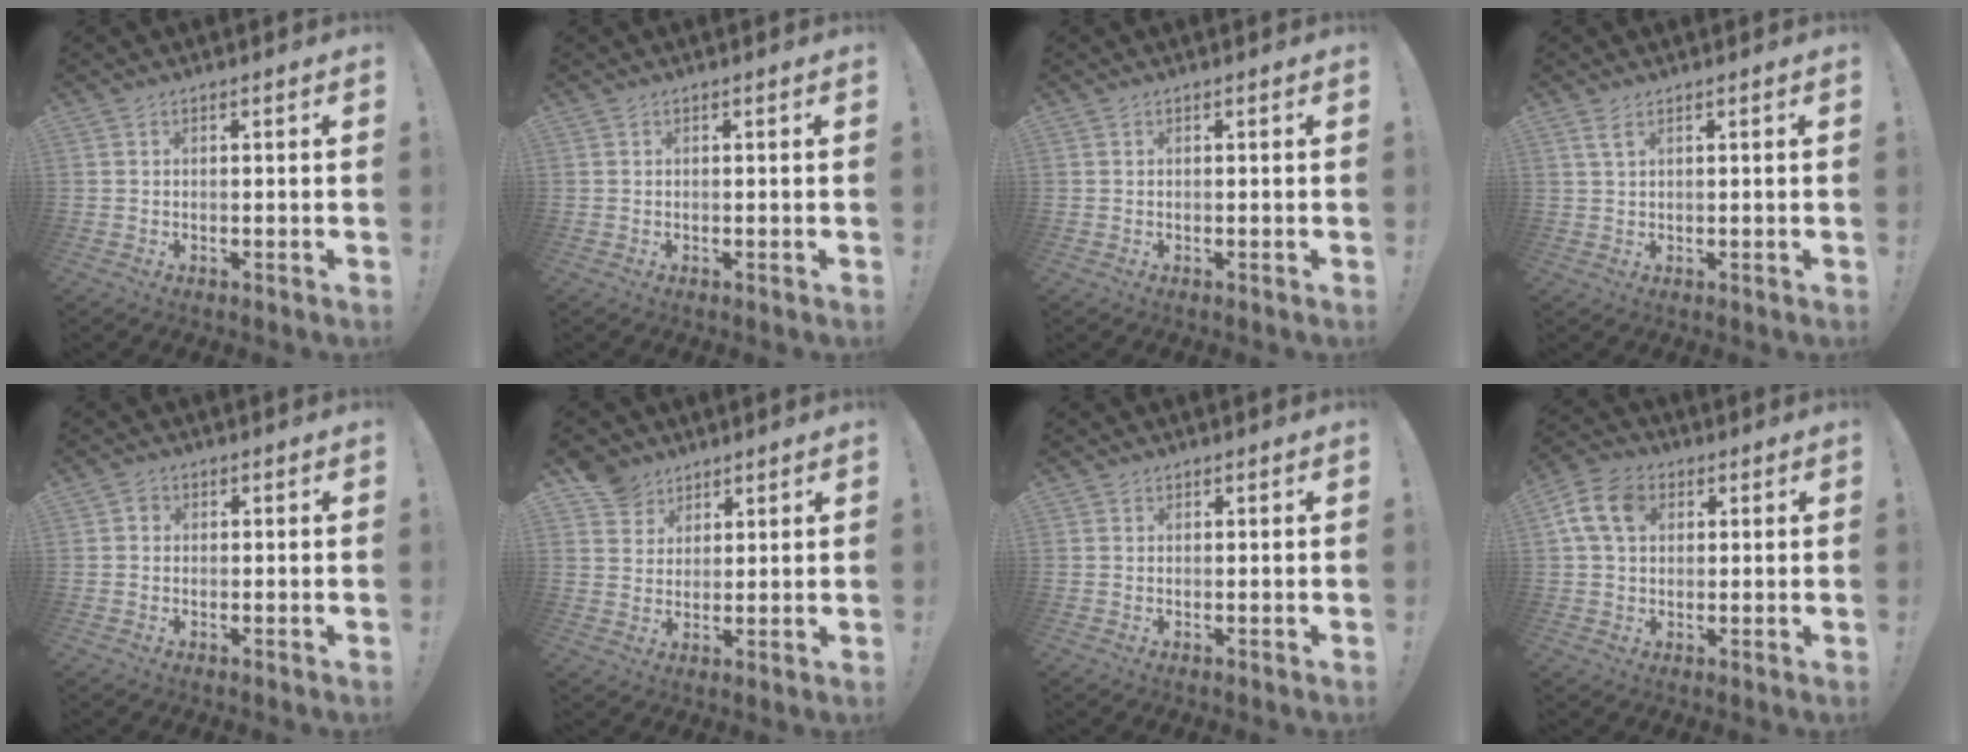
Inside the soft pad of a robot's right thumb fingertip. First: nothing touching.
{"total": 0.0}
{"total": 0.0}
{"total": 2.8, "force": [1.4, 0.9, 2.2], "torque": [-0.037, -0.002, 0.026]}
{"total": 1.6, "force": [-0.1, 1.4, 0.7], "torque": [-0.014, 0.006, -0.002]}
{"total": 6.9, "force": [4.7, 5.0, 0.5], "torque": [-0.014, -0.032, 0.095]}
{"total": 0.6, "force": [0.4, 0.4, -0.2], "torque": [0.003, 0.000, 0.009]}
{"total": 10.5, "force": [3.1, 7.3, 6.9], "torque": [-0.130, 0.013, 0.064]}